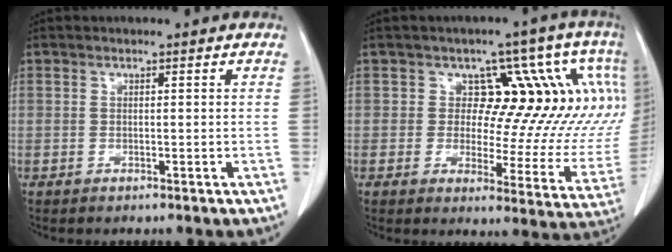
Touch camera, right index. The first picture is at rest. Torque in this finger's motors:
{"motor_torque": [0.40, 0.22, 0.19, 0.01]}